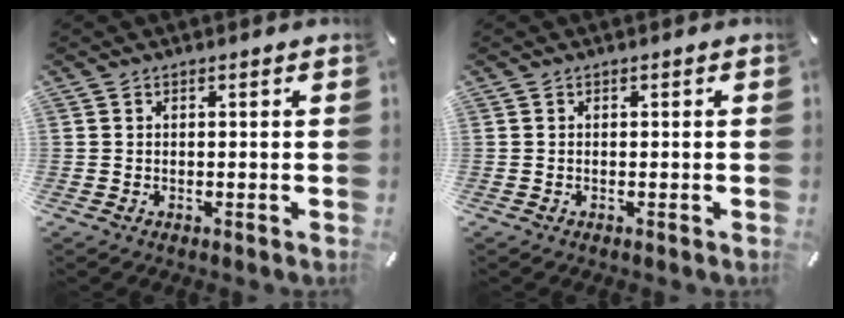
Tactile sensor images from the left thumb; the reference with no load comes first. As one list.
[{"total": 0.0}]